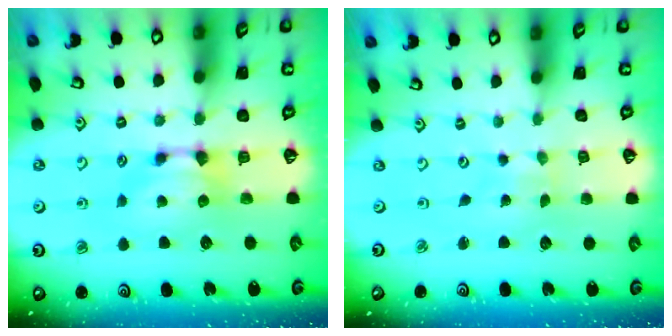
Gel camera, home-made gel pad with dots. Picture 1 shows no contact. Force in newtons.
{"total": 5.7, "press": 5.6, "slide": 0.5}